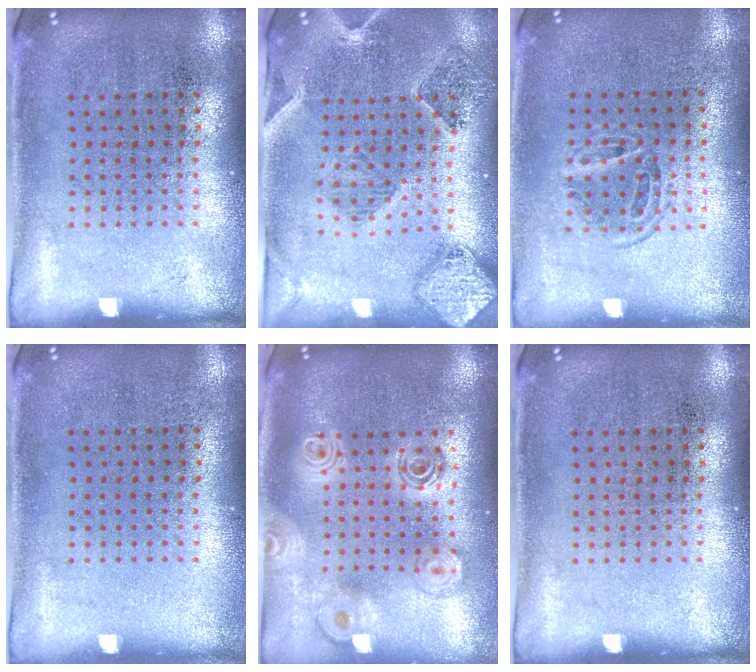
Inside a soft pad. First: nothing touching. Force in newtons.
{"total": 1.6, "press": 1.6, "slide": 0.3}
{"total": 1.2, "press": 1.0, "slide": 0.7}
{"total": 0.0}
{"total": 2.1, "press": 1.7, "slide": 1.2}
{"total": 0.0}